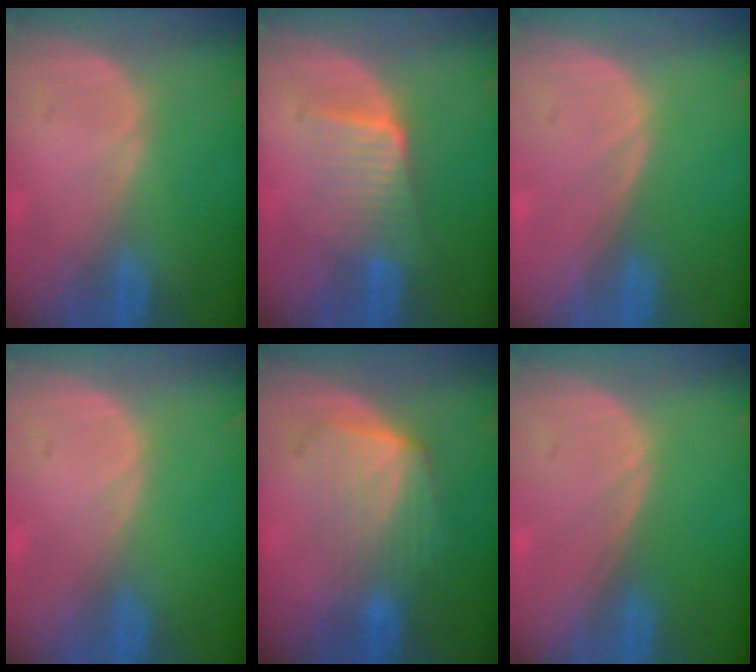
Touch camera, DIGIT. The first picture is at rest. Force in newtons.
{"total": 6.3, "press": 5.6, "slide": 2.8}
{"total": 0.0}
{"total": 0.0}
{"total": 7.2, "press": 6.5, "slide": 3.1}
{"total": 0.0}